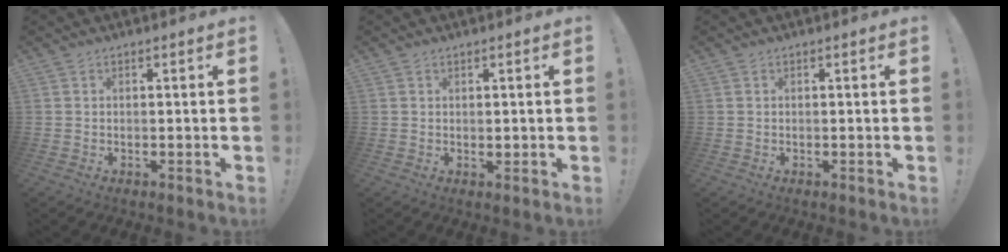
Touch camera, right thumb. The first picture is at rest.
{"total": 0.8, "force": [0.3, 0.6, 0.3], "torque": [-0.002, 0.000, 0.004]}
{"total": 0.0}